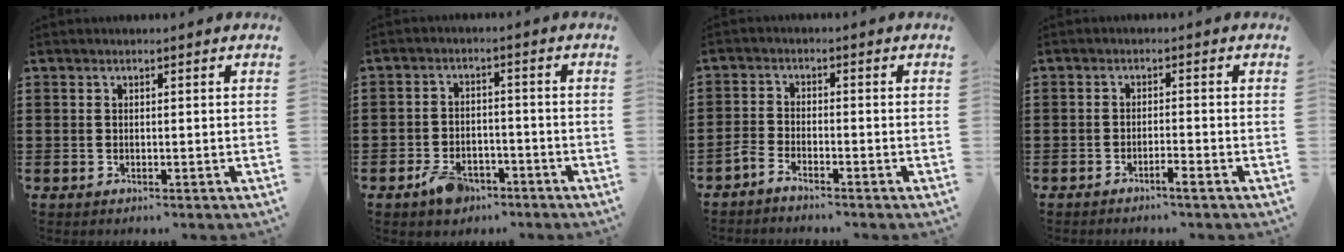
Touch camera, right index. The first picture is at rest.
{"total": 4.1, "force": [-3.0, 2.2, 1.7], "torque": [-0.035, 0.008, -0.058]}
{"total": 2.3, "force": [-2.3, 0.2, 0.3], "torque": [-0.017, 0.002, -0.048]}
{"total": 1.7, "force": [-1.5, -0.1, 0.9], "torque": [-0.017, 0.000, -0.028]}